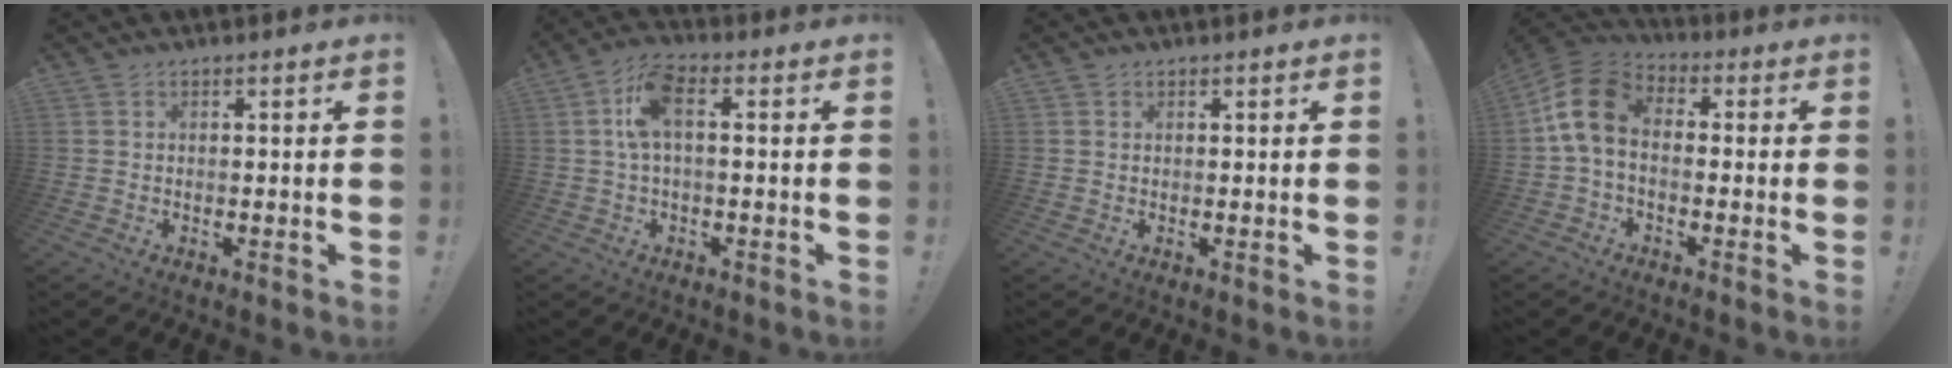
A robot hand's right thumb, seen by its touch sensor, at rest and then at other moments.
{"total": 8.9, "force": [1.0, 3.9, 8.0], "torque": [-0.163, 0.007, 0.020]}
{"total": 0.6, "force": [0.3, 0.4, -0.1], "torque": [0.010, -0.003, 0.005]}
{"total": 11.9, "force": [0.7, 7.9, 8.9], "torque": [-0.170, 0.020, 0.018]}